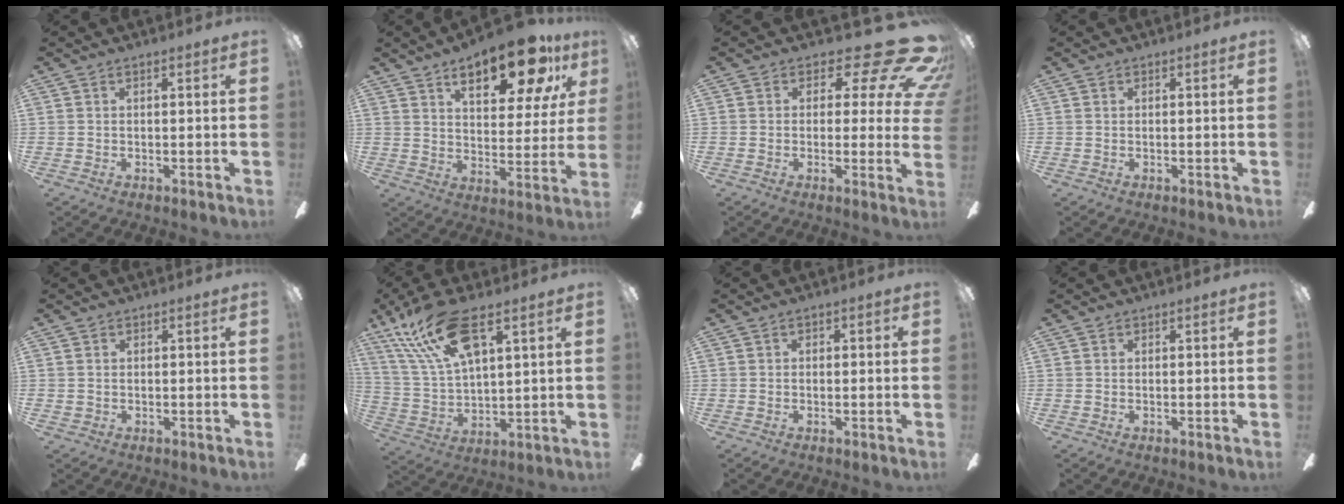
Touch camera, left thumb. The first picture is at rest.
{"total": 18.8, "force": [10.9, 7.7, 13.2], "torque": [-0.182, -0.046, 0.173]}
{"total": 14.4, "force": [8.7, 5.9, 9.8], "torque": [-0.133, -0.063, 0.147]}
{"total": 0.0}
{"total": 1.0, "force": [0.2, 1.0, 0.2], "torque": [-0.004, 0.004, 0.002]}
{"total": 18.1, "force": [10.4, 6.9, 13.1], "torque": [-0.261, -0.034, 0.179]}
{"total": 1.0, "force": [-0.4, 0.9, 0.4], "torque": [-0.007, 0.007, -0.009]}
{"total": 0.0}